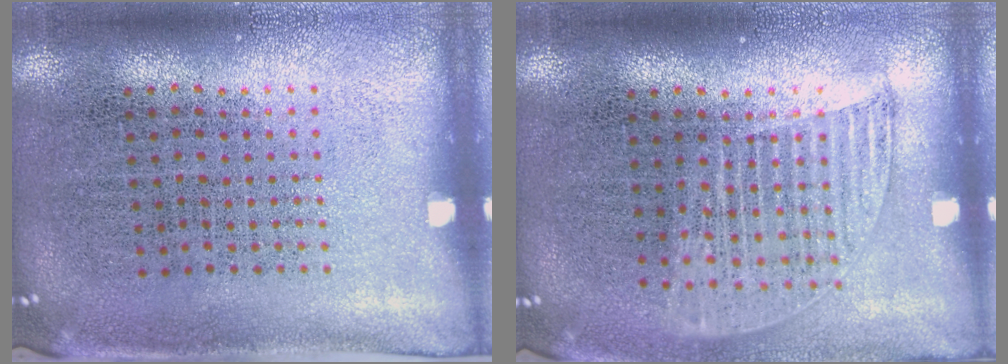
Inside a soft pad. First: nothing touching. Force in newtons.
{"total": 1.2, "press": 1.1, "slide": 0.5}